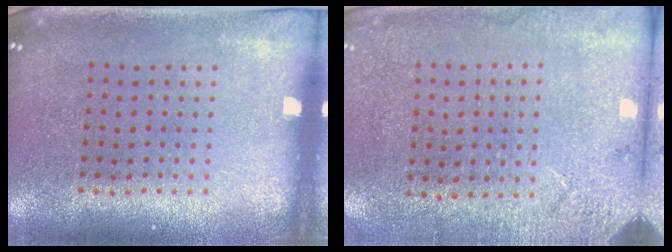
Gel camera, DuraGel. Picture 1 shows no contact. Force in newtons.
{"total": 2.6, "press": 2.3, "slide": 1.2}